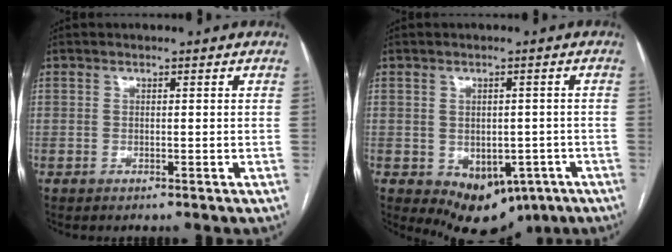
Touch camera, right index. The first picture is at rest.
{"total": 9.0, "force": [-4.0, 6.3, 5.0], "torque": [-0.055, 0.005, -0.040]}